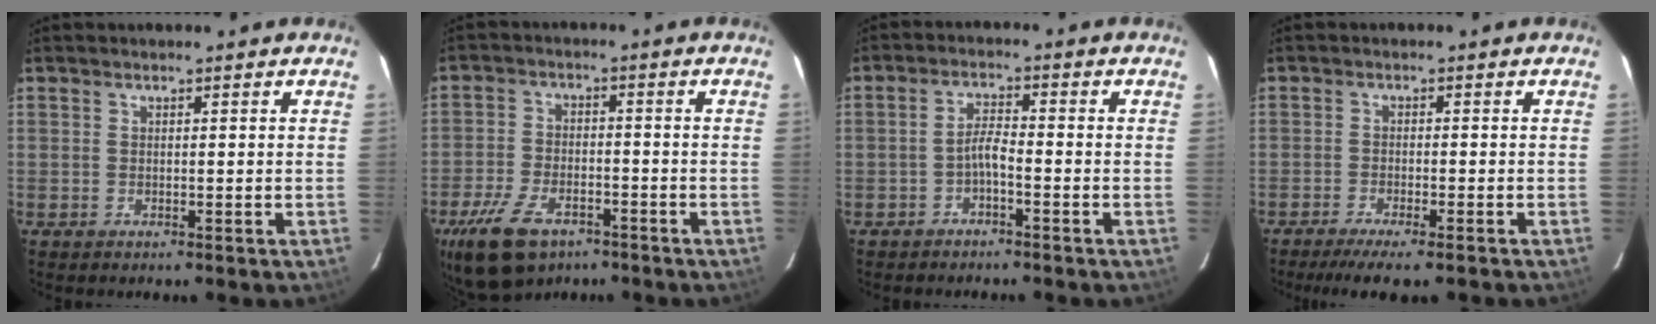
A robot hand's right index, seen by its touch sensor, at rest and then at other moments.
{"total": 12.8, "force": [-8.1, 6.9, 7.2], "torque": [-0.173, -0.016, -0.145]}
{"total": 2.7, "force": [-1.8, 0.3, 2.0], "torque": [-0.047, 0.010, -0.034]}
{"total": 8.0, "force": [-6.5, 1.0, 4.6], "torque": [-0.100, -0.030, -0.105]}